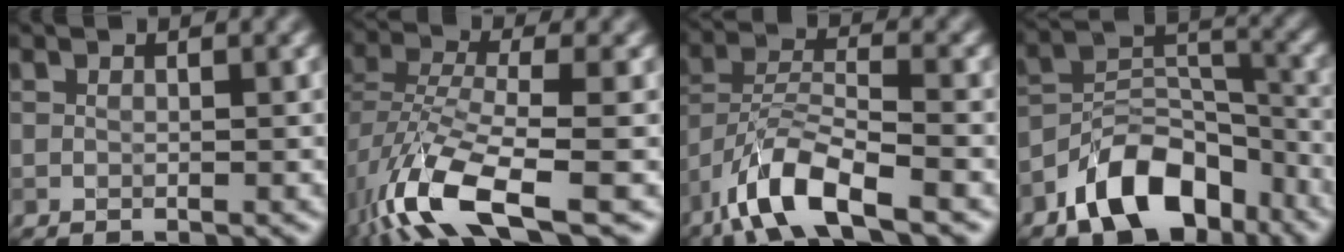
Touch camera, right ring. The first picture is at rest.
{"total": 9.5, "force": [-5.1, 3.3, 7.3], "torque": [-0.150, -0.001, -0.107]}
{"total": 7.5, "force": [-5.0, 2.1, 5.1], "torque": [-0.091, 0.002, -0.097]}
{"total": 8.8, "force": [-5.5, 5.1, 4.6], "torque": [-0.063, 0.004, -0.106]}